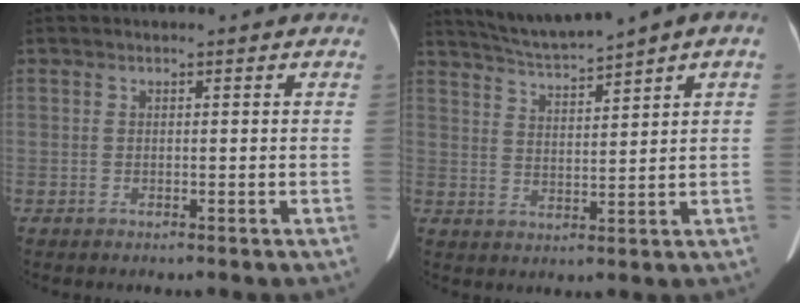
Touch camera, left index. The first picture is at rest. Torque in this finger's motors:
{"motor_torque": [-1.21, -0.93, -0.82, 0.02]}